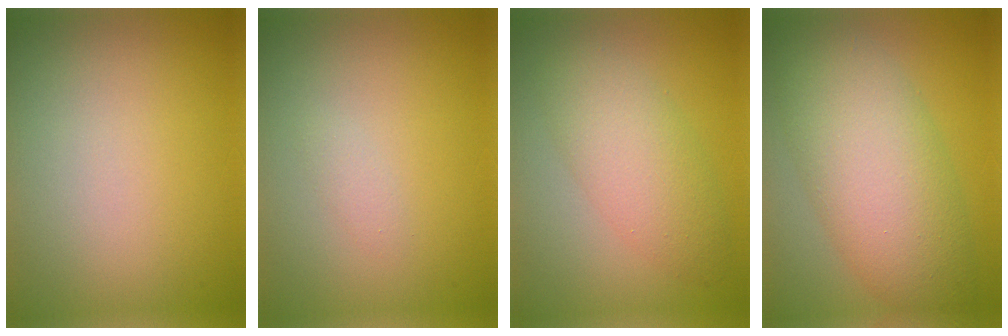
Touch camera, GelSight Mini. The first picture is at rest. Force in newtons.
{"total": 0.7, "press": 0.7, "slide": 0.0}
{"total": 4.3, "press": 4.3, "slide": 0.3}
{"total": 8.6, "press": 8.6, "slide": 0.4}